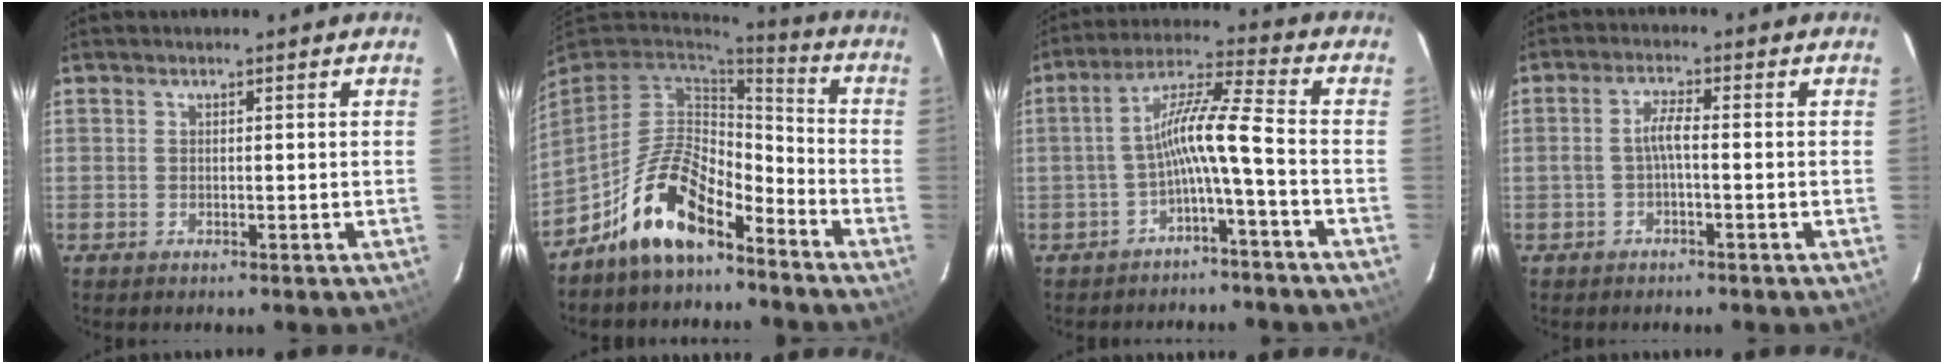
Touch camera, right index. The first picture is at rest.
{"total": 14.4, "force": [-9.6, 5.9, 8.9], "torque": [-0.184, 0.013, -0.175]}
{"total": 8.2, "force": [-3.1, -0.5, 7.5], "torque": [-0.161, 0.017, -0.057]}
{"total": 2.9, "force": [-0.8, 0.3, 2.7], "torque": [-0.056, 0.006, -0.014]}